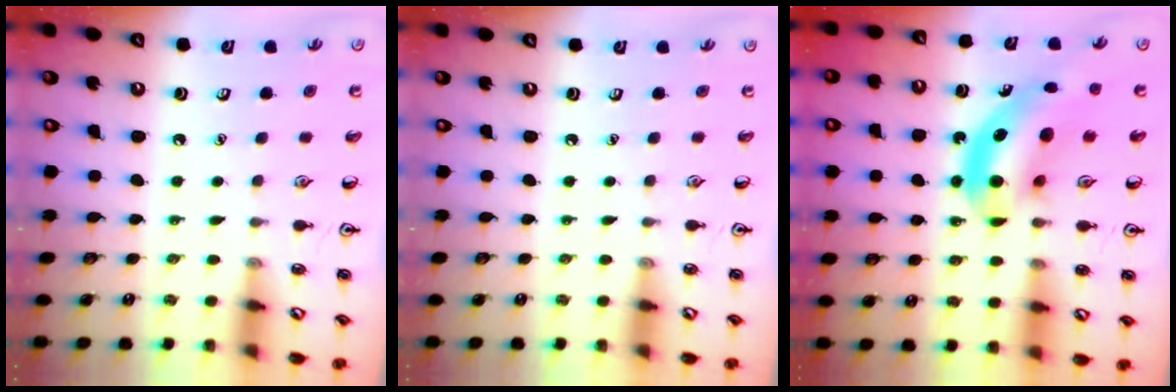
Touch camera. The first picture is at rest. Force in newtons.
{"total": 0.0}
{"total": 11.6, "press": 11.0, "slide": 3.5}